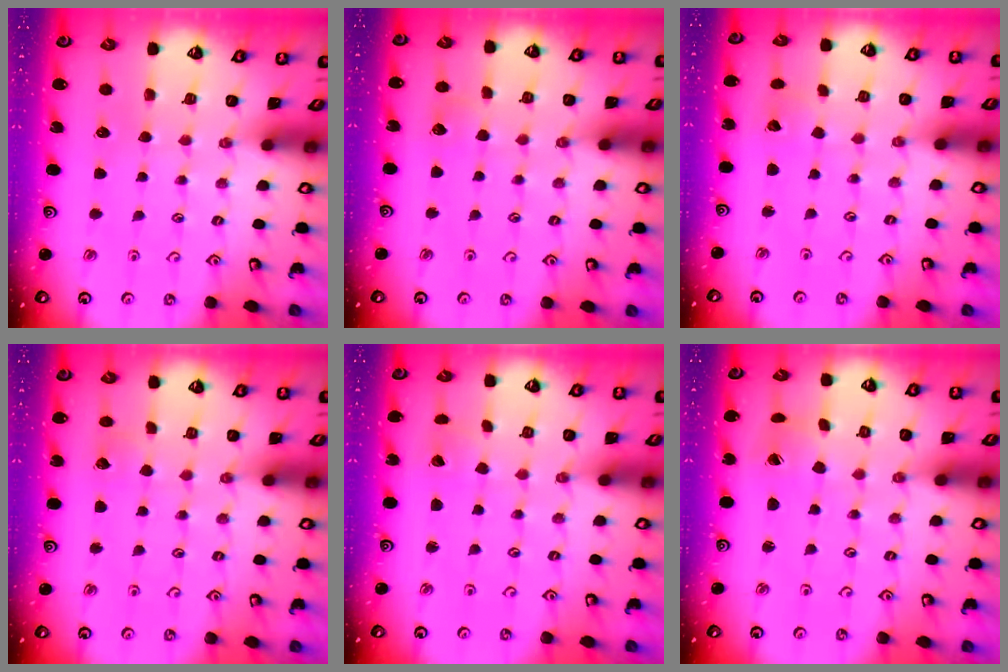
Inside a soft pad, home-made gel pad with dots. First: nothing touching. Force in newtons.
{"total": 4.9, "press": 4.8, "slide": 0.5}
{"total": 3.8, "press": 3.8, "slide": 0.4}
{"total": 2.9, "press": 2.9, "slide": 0.3}
{"total": 2.6, "press": 2.6, "slide": 0.2}
{"total": 2.5, "press": 2.4, "slide": 0.4}